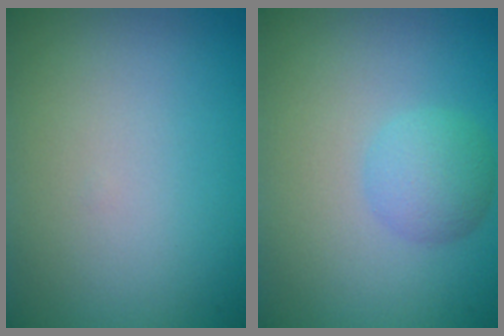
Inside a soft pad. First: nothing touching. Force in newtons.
{"total": 2.6, "press": 2.6, "slide": 0.1}